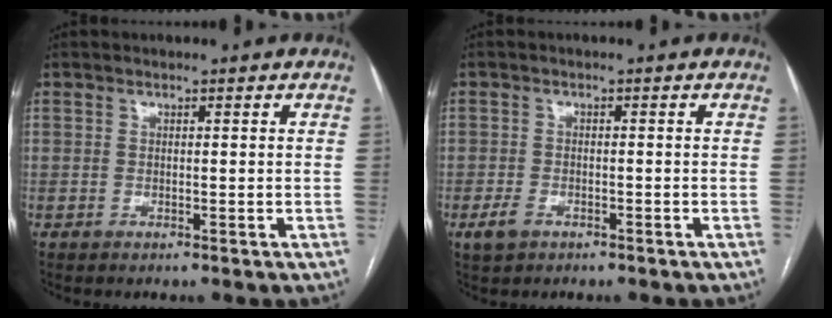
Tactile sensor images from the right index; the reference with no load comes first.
{"total": 2.7, "force": [-1.6, 1.4, 1.6], "torque": [-0.039, -0.002, -0.022]}